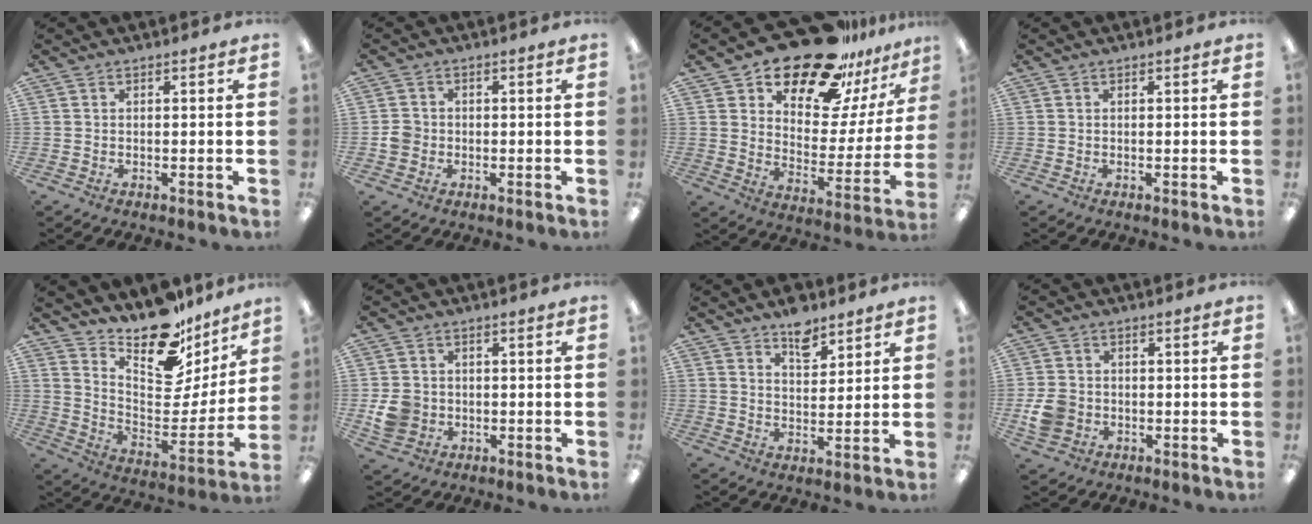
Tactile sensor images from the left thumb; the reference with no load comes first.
{"total": 3.2, "force": [-0.5, 3.0, 0.9], "torque": [-0.017, 0.006, -0.009]}
{"total": 21.9, "force": [17.7, 9.3, 9.0], "torque": [-0.143, -0.127, 0.307]}
{"total": 0.0}
{"total": 17.4, "force": [15.1, 6.0, 6.1], "torque": [-0.098, -0.129, 0.260]}
{"total": 5.9, "force": [-0.8, 5.4, 2.2], "torque": [-0.041, 0.006, -0.013]}
{"total": 7.1, "force": [5.5, 3.5, 2.9], "torque": [-0.025, -0.035, 0.094]}
{"total": 5.8, "force": [-1.2, 5.0, 2.7], "torque": [-0.051, 0.008, -0.020]}